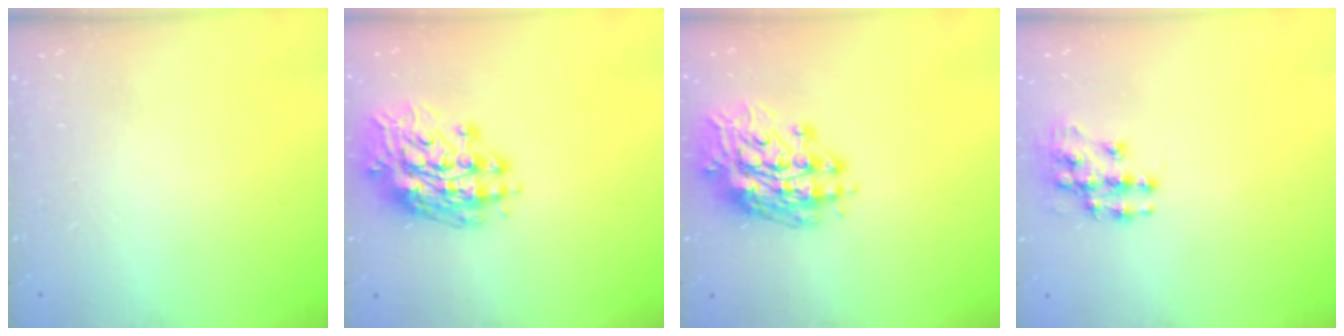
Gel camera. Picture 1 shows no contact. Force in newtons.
{"total": 14.9, "press": 14.8, "slide": 1.5}
{"total": 14.9, "press": 14.8, "slide": 1.5}
{"total": 10.9, "press": 10.9, "slide": 0.8}